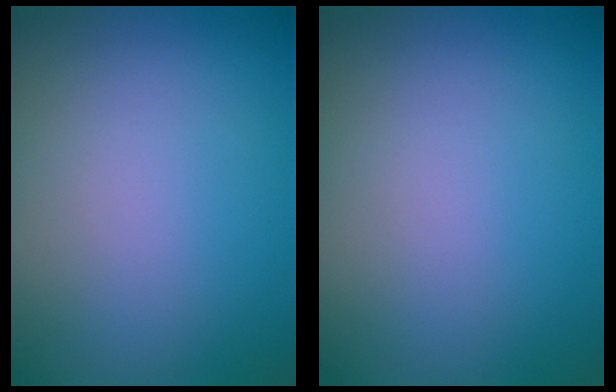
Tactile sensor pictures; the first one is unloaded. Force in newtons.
{"total": 0.0}